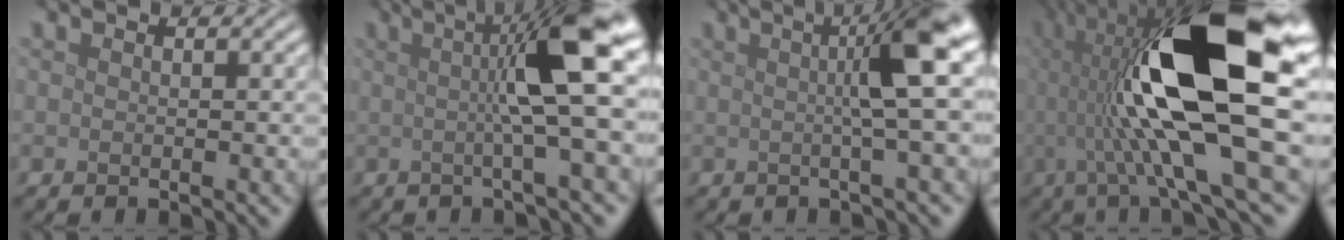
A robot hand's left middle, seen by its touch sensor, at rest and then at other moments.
{"total": 8.6, "force": [1.5, 1.2, 8.4], "torque": [-0.117, 0.014, 0.018]}
{"total": 6.7, "force": [1.3, 0.9, 6.5], "torque": [-0.091, 0.017, 0.016]}
{"total": 15.5, "force": [1.6, 4.0, 14.9], "torque": [-0.242, 0.010, 0.024]}